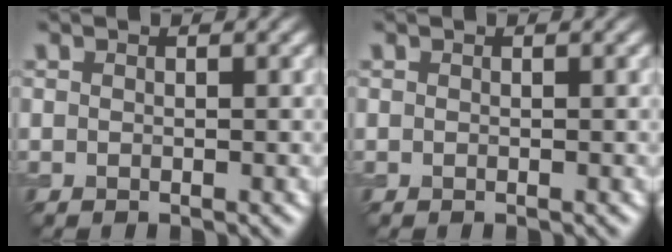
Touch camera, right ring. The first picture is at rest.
{"total": 0.0}